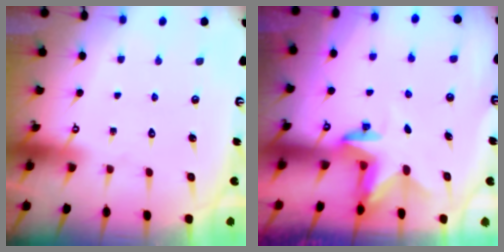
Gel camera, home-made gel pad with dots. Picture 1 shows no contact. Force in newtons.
{"total": 2.4, "press": 2.3, "slide": 0.4}